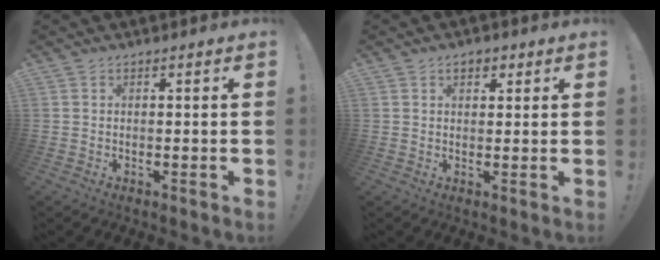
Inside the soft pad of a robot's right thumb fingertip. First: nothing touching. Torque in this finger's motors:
{"motor_torque": [0.11, 1.01, 0.06, -0.10, 0.00]}